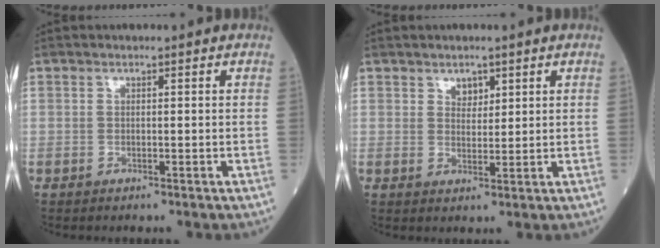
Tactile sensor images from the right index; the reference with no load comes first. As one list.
[{"total": 2.3, "force": [1.5, 1.3, 1.1], "torque": [-0.016, -0.001, 0.027]}]